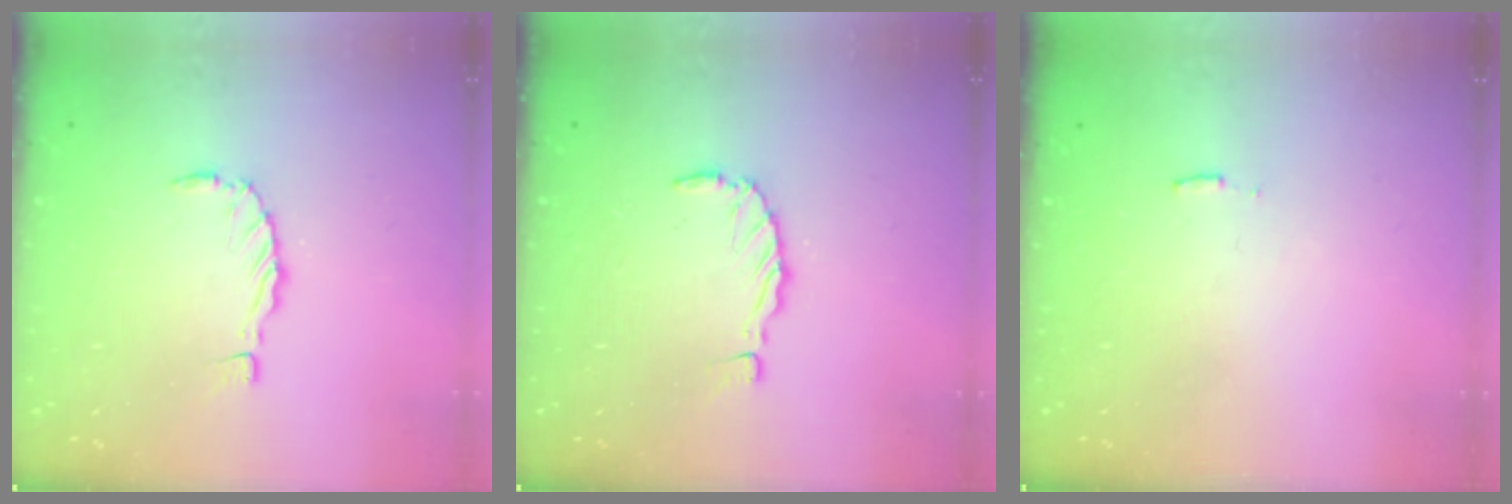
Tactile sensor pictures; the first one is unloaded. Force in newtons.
{"total": 0.0}
{"total": 3.0, "press": 3.0, "slide": 0.2}